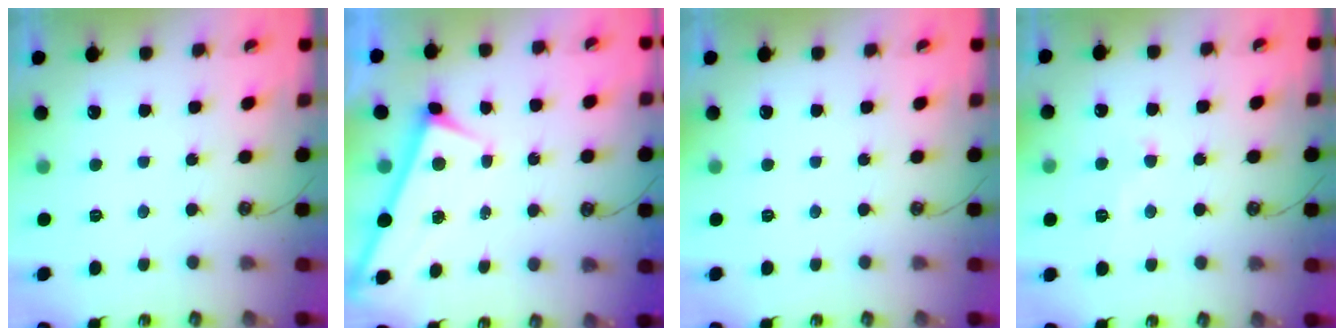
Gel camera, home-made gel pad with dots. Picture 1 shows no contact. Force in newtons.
{"total": 1.9, "press": 1.9, "slide": 0.2}
{"total": 0.0}
{"total": 2.9, "press": 2.8, "slide": 0.6}